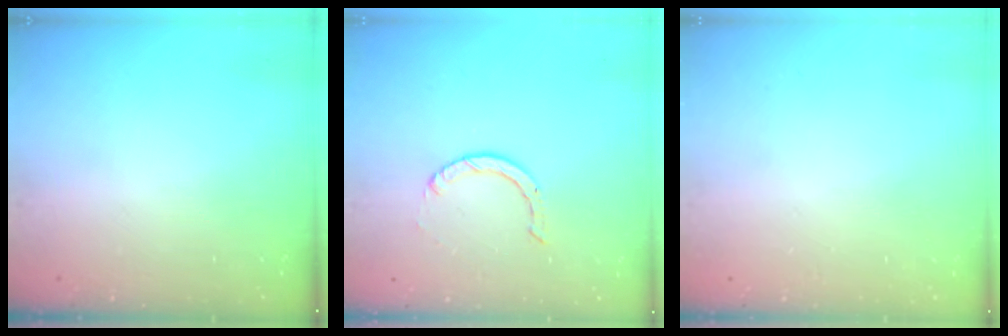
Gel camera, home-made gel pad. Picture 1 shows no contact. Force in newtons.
{"total": 0.9, "press": 0.9, "slide": 0.1}
{"total": 2.7, "press": 2.7, "slide": 0.2}